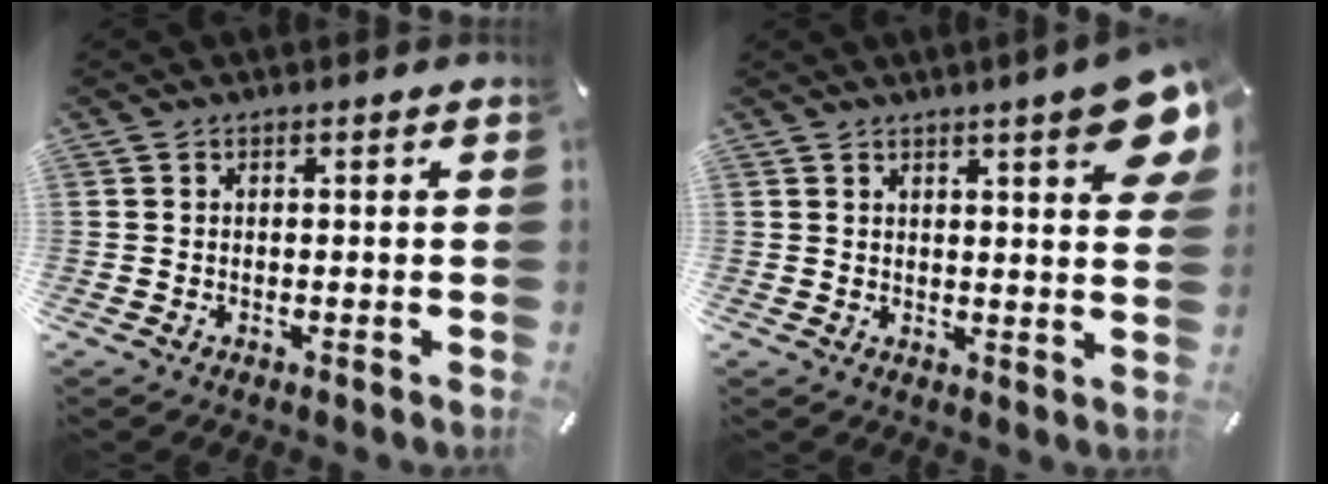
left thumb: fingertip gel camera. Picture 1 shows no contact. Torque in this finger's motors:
{"motor_torque": [2.44, 2.56, 0.51, -0.18, 0.10]}